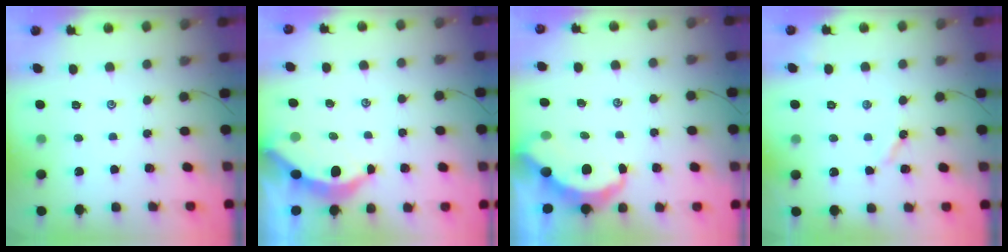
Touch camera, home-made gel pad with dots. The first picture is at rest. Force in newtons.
{"total": 3.8, "press": 3.8, "slide": 0.4}
{"total": 5.6, "press": 5.6, "slide": 0.3}
{"total": 3.3, "press": 3.2, "slide": 0.4}